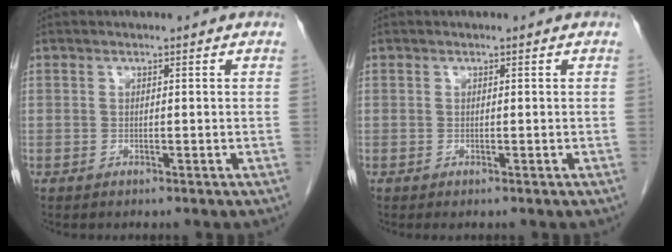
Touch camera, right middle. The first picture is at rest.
{"total": 0.0}